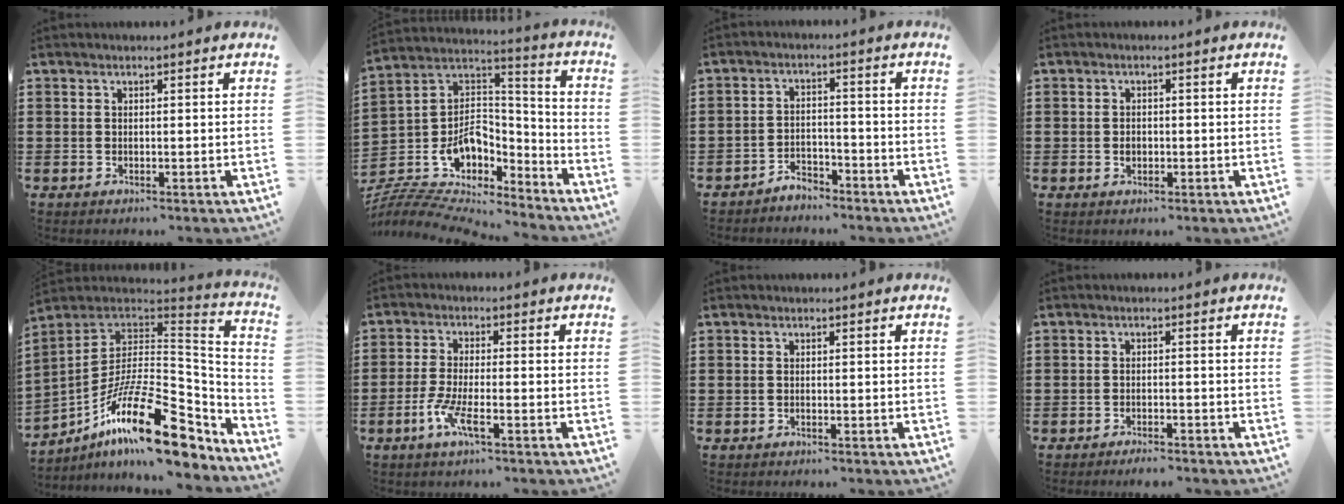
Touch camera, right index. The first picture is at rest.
{"total": 8.3, "force": [-4.7, 6.2, 2.9], "torque": [-0.073, -0.019, -0.084]}
{"total": 3.2, "force": [-3.1, 0.8, 0.1], "torque": [-0.009, 0.003, -0.065]}
{"total": 1.3, "force": [-0.3, 0.9, 0.8], "torque": [-0.017, 0.003, -0.007]}
{"total": 22.9, "force": [-12.1, 7.6, 17.9], "torque": [-0.320, 0.031, -0.209]}
{"total": 5.1, "force": [-2.6, 1.0, 4.2], "torque": [-0.096, -0.010, -0.051]}
{"total": 0.0}
{"total": 1.4, "force": [-1.4, 0.0, 0.2], "torque": [-0.009, 0.001, -0.026]}